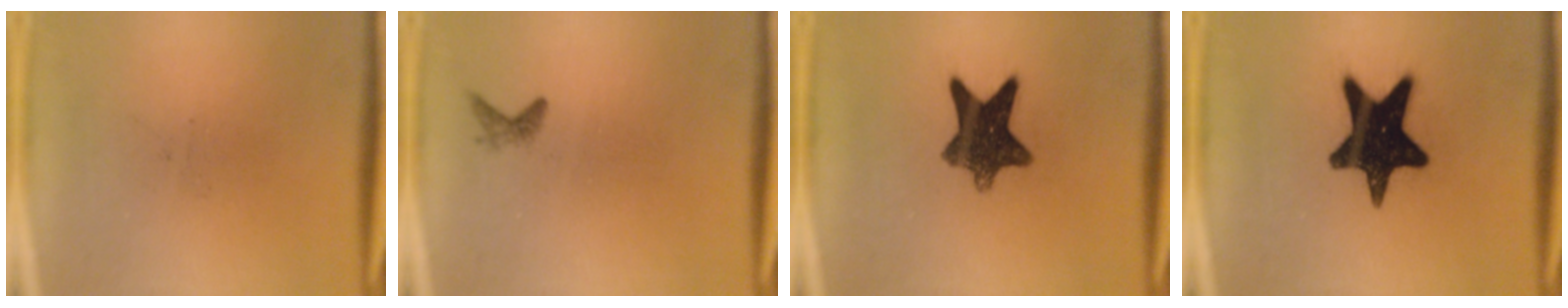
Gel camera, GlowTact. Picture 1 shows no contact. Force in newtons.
{"total": 0.9}
{"total": 9.8}
{"total": 16.5}